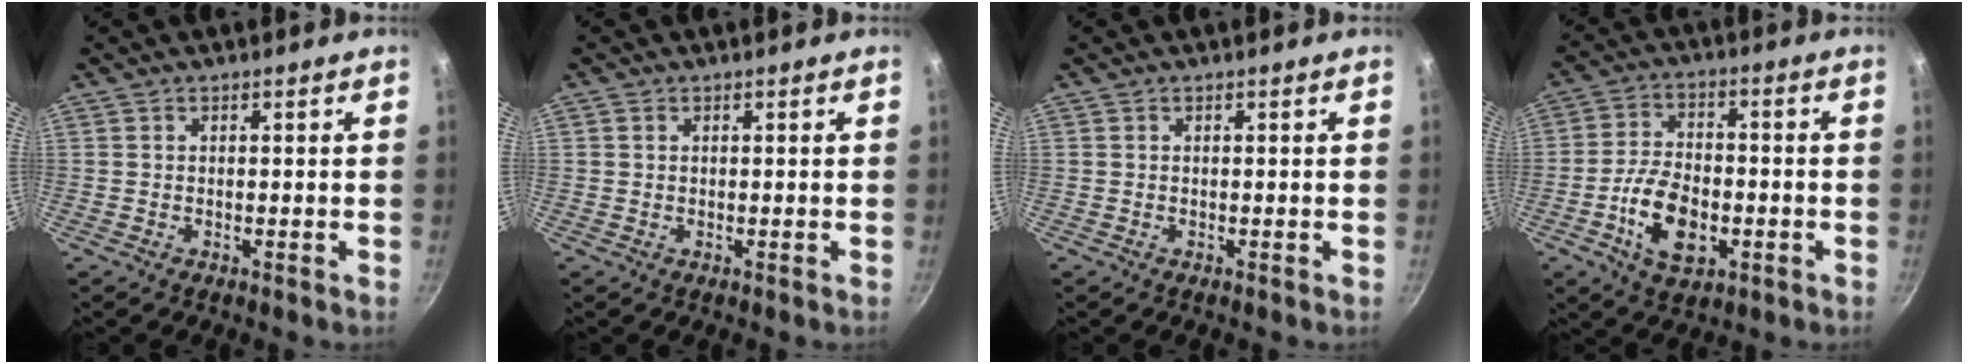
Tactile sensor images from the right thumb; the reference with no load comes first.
{"total": 0.6, "force": [0.3, 0.5, 0.2], "torque": [-0.002, 0.001, 0.003]}
{"total": 0.0}
{"total": 11.4, "force": [-3.5, 6.6, 8.6], "torque": [-0.146, 0.018, -0.062]}